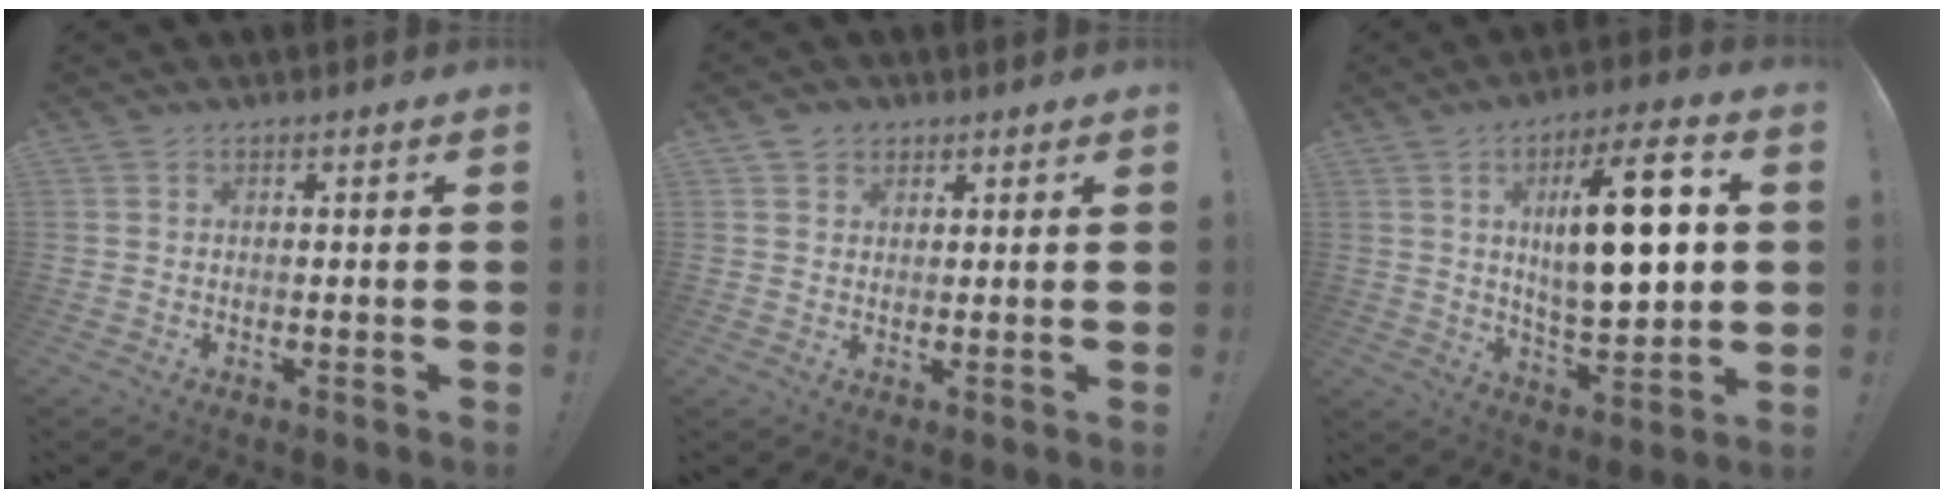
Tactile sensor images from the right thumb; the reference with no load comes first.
{"total": 3.2, "force": [2.0, 2.4, 0.6], "torque": [-0.002, -0.006, 0.035]}
{"total": 20.4, "force": [4.3, 7.5, 18.4], "torque": [-0.281, -0.009, 0.058]}